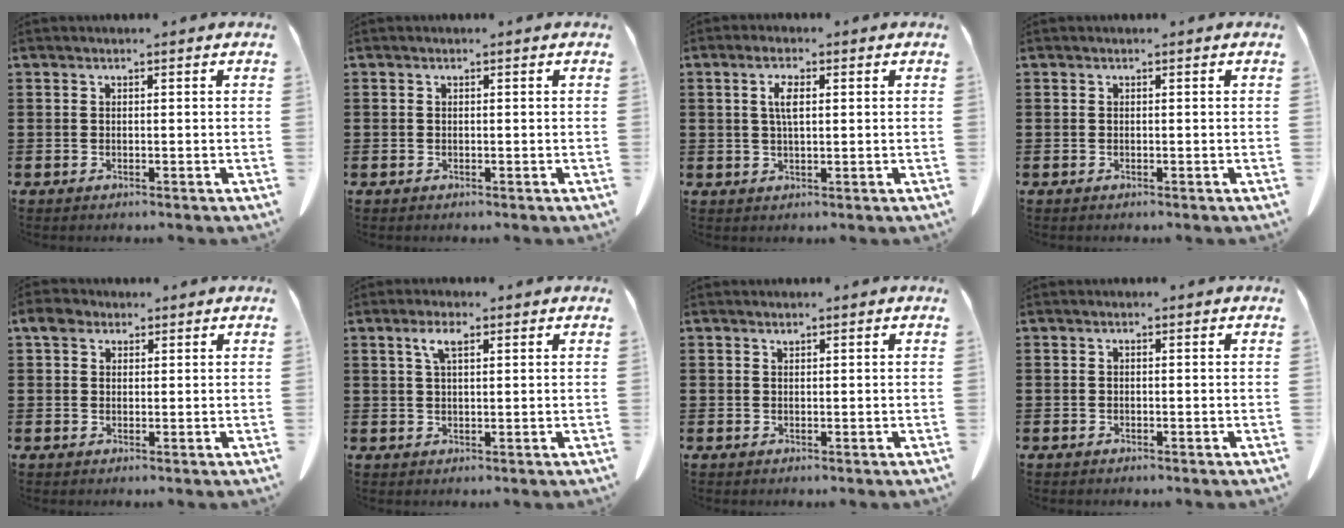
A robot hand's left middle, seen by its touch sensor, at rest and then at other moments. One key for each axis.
{"total": 0.0}
{"total": 3.8, "fx": 1.1, "fy": 1.2, "fz": 3.4, "tx": -0.072, "ty": 0.008, "tz": 0.017}
{"total": 0.0}
{"total": 3.2, "fx": 2.0, "fy": 2.0, "fz": 1.4, "tx": -0.029, "ty": 0.010, "tz": 0.033}
{"total": 3.5, "fx": 1.7, "fy": 1.1, "fz": 2.9, "tx": -0.064, "ty": 0.008, "tz": 0.027}
{"total": 0.6, "fx": 0.5, "fy": 0.3, "fz": 0.1, "tx": -0.005, "ty": -0.002, "tz": 0.011}
{"total": 0.0}